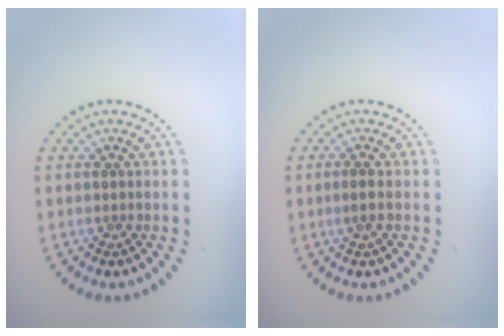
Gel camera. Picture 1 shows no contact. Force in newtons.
{"total": 0.9, "press": 0.9, "slide": 0.3}